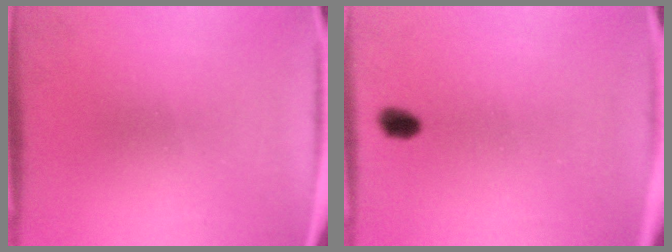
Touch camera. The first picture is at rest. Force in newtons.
{"total": 2.7}